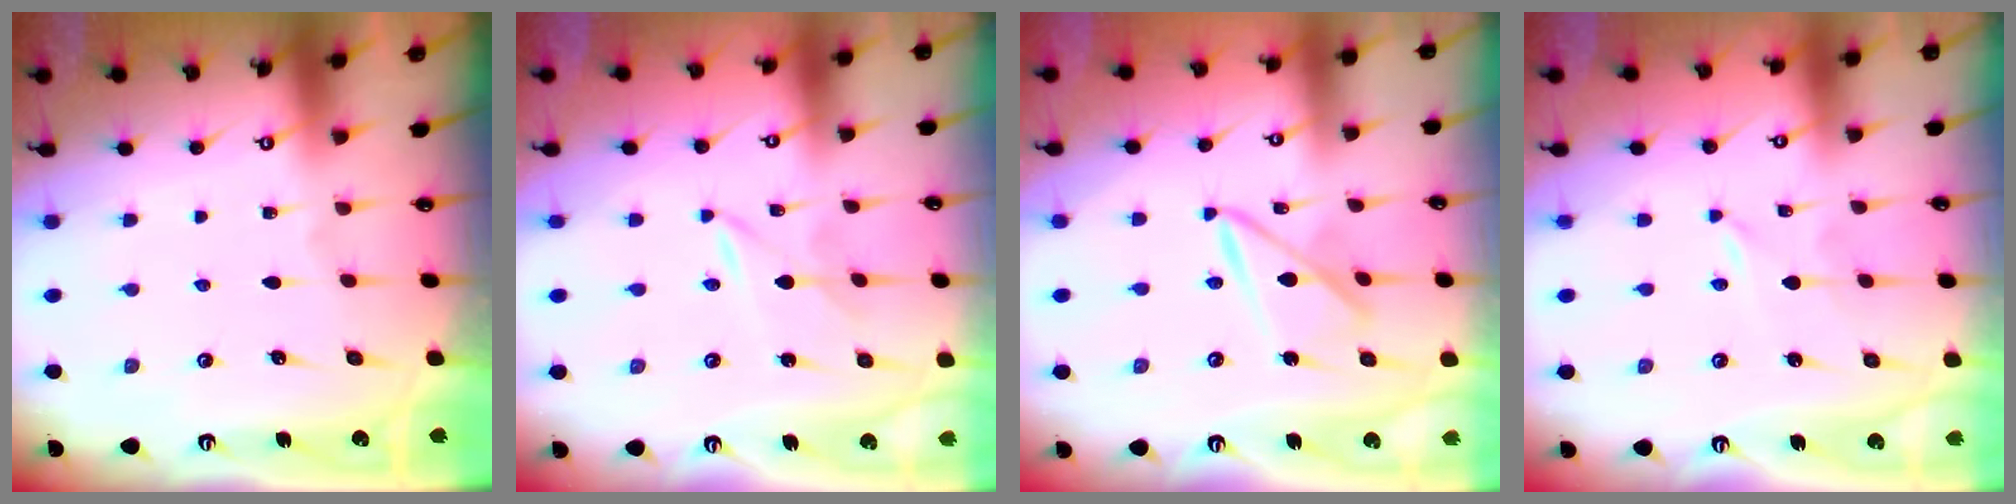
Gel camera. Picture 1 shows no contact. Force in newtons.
{"total": 0.8, "press": 0.8, "slide": 0.2}
{"total": 9.1, "press": 9.1, "slide": 0.6}
{"total": 0.0}